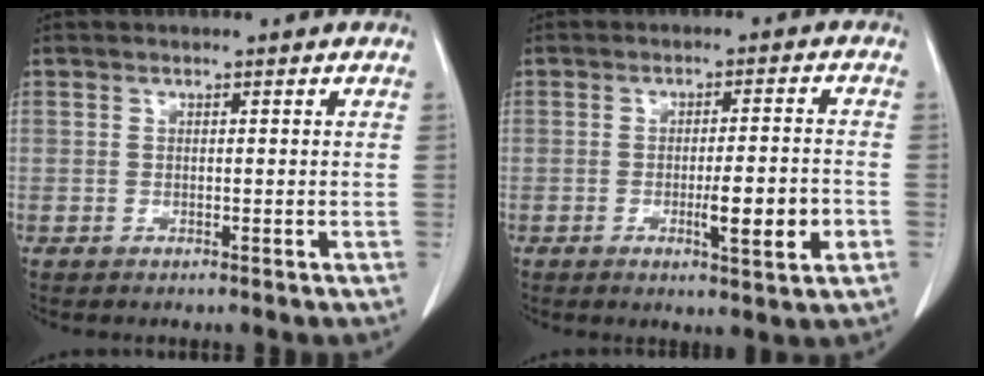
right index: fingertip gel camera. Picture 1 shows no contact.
{"total": 6.9, "force": [-2.1, 0.5, 6.5], "torque": [-0.095, -0.006, -0.027]}